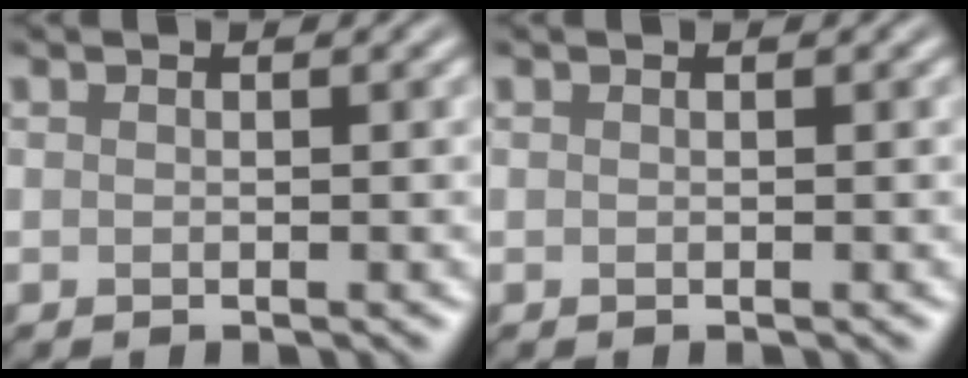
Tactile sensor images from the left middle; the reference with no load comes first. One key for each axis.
{"total": 0.0}